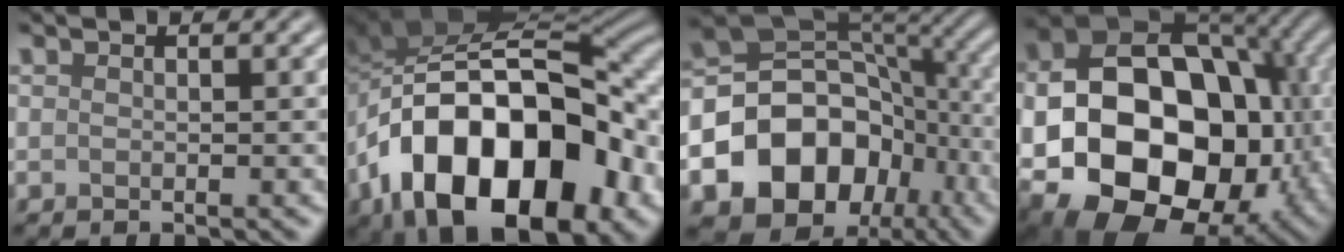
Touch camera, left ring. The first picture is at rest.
{"total": 17.4, "force": [-6.6, 10.3, 12.3], "torque": [-0.178, 0.002, -0.110]}
{"total": 14.7, "force": [-5.8, 11.4, 7.3], "torque": [-0.142, -0.011, -0.095]}
{"total": 21.9, "force": [-3.3, 16.6, 14.0], "torque": [-0.237, -0.037, -0.055]}